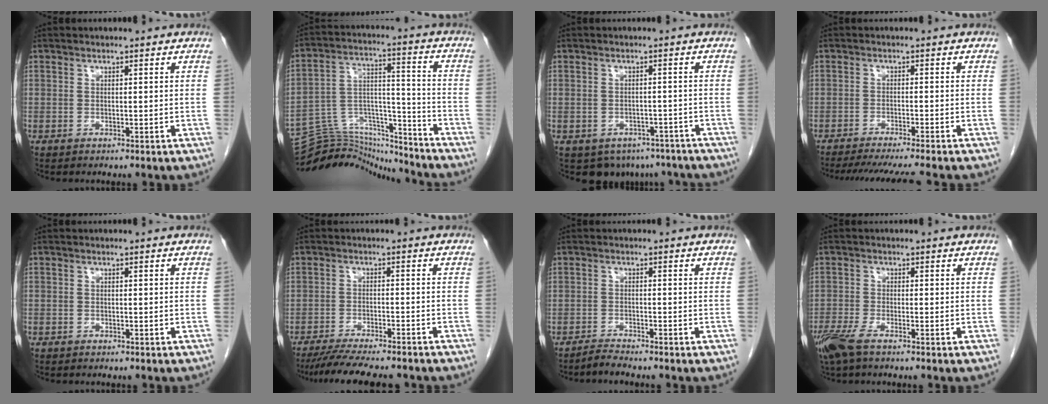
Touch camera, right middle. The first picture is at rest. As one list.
[{"total": 16.1, "force": [-16.0, 1.4, 0.8], "torque": [-0.014, 0.047, -0.266]}, {"total": 7.7, "force": [-5.4, 5.2, 1.6], "torque": [-0.013, 0.005, -0.062]}, {"total": 11.0, "force": [-9.7, -0.8, 5.1], "torque": [-0.055, -0.026, -0.142]}, {"total": 0.6, "force": [-0.4, 0.4, 0.1], "torque": [-0.006, 0.003, -0.008]}, {"total": 12.8, "force": [-11.3, 1.5, 5.9], "torque": [-0.089, -0.017, -0.163]}, {"total": 1.9, "force": [-1.9, -0.5, 0.1], "torque": [-0.005, -0.010, -0.036]}, {"total": 4.7, "force": [-3.4, 0.8, 3.2], "torque": [-0.070, -0.012, -0.067]}]